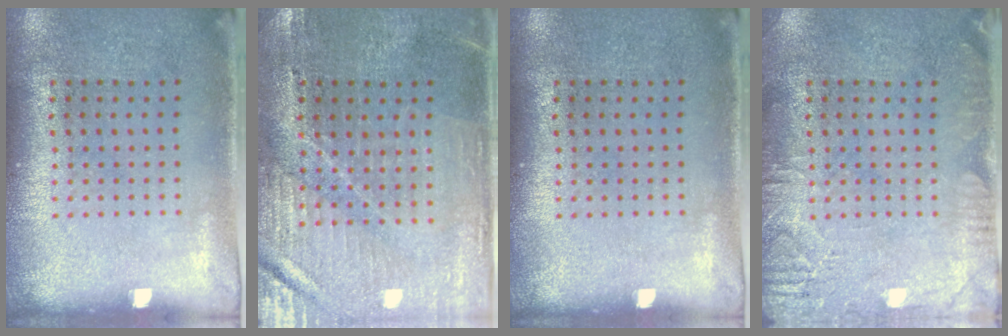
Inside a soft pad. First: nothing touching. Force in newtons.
{"total": 1.3, "press": 1.3, "slide": 0.2}
{"total": 0.0}
{"total": 2.8, "press": 2.7, "slide": 0.4}